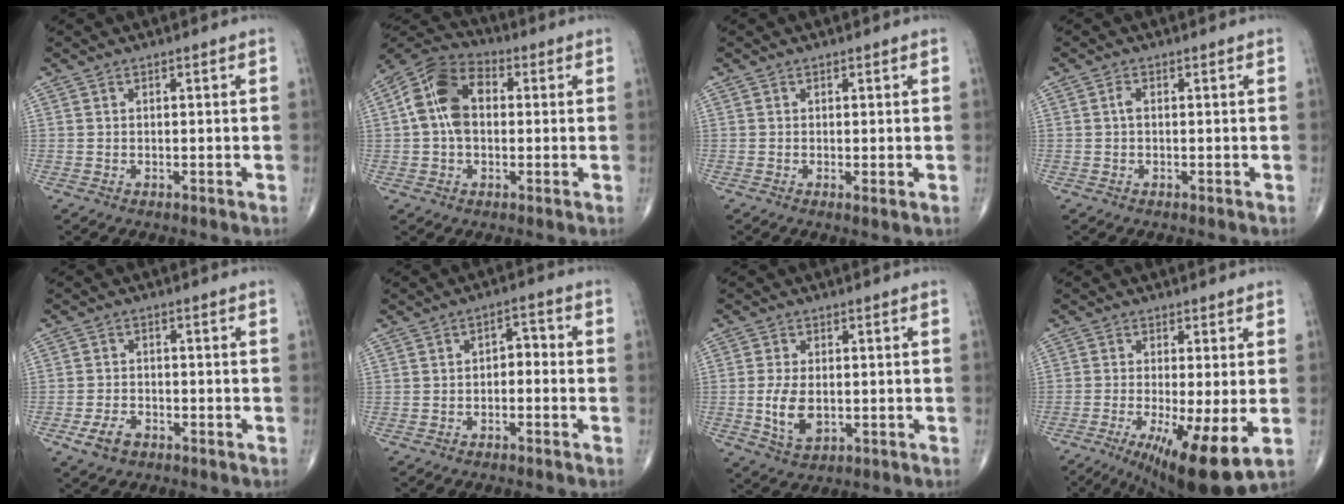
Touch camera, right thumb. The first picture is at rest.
{"total": 11.6, "force": [1.1, 7.5, 8.8], "torque": [-0.161, 0.031, 0.008]}
{"total": 0.9, "force": [0.0, 0.2, 0.8], "torque": [-0.018, -0.005, -0.003]}
{"total": 1.1, "force": [0.0, 0.5, 1.0], "torque": [-0.019, 0.001, -0.003]}
{"total": 4.3, "force": [-2.3, 2.7, 2.4], "torque": [-0.045, 0.010, -0.039]}
{"total": 3.4, "force": [-0.8, 2.2, 2.6], "torque": [-0.022, 0.025, -0.022]}
{"total": 6.5, "force": [-0.7, 3.8, 5.2], "torque": [-0.100, -0.011, -0.007]}
{"total": 13.0, "force": [-4.0, 2.9, 12.1], "torque": [-0.189, -0.025, -0.055]}